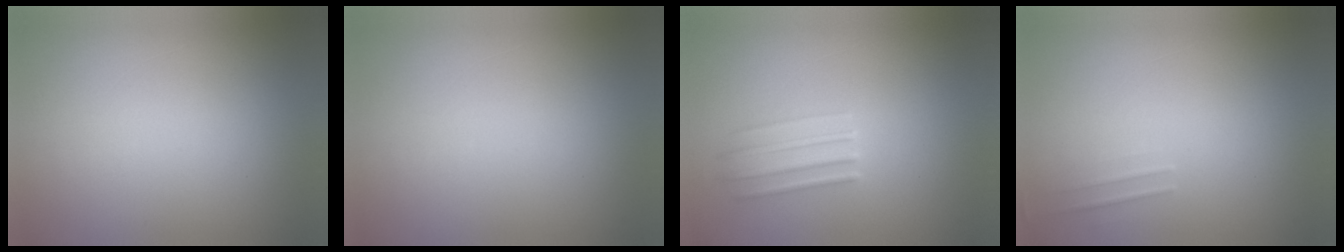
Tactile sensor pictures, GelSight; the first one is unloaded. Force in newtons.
{"total": 0.0}
{"total": 2.7}
{"total": 1.6}